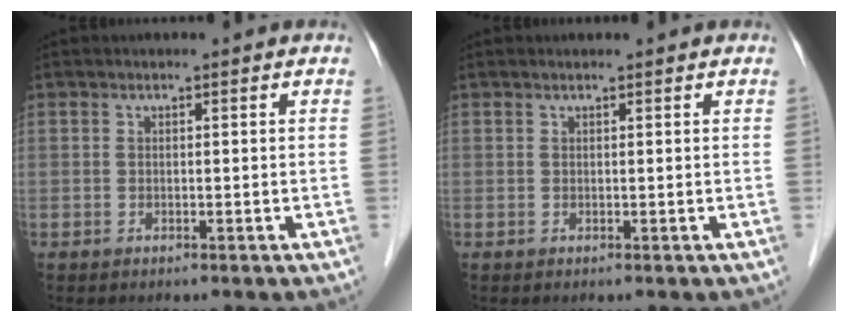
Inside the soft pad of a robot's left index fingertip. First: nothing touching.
{"total": 0.6, "force": [0.5, 0.0, 0.2], "torque": [-0.009, 0.009, 0.011]}